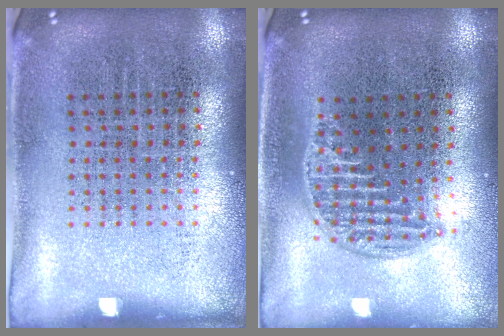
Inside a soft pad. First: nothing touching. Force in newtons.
{"total": 1.2, "press": 1.1, "slide": 0.5}